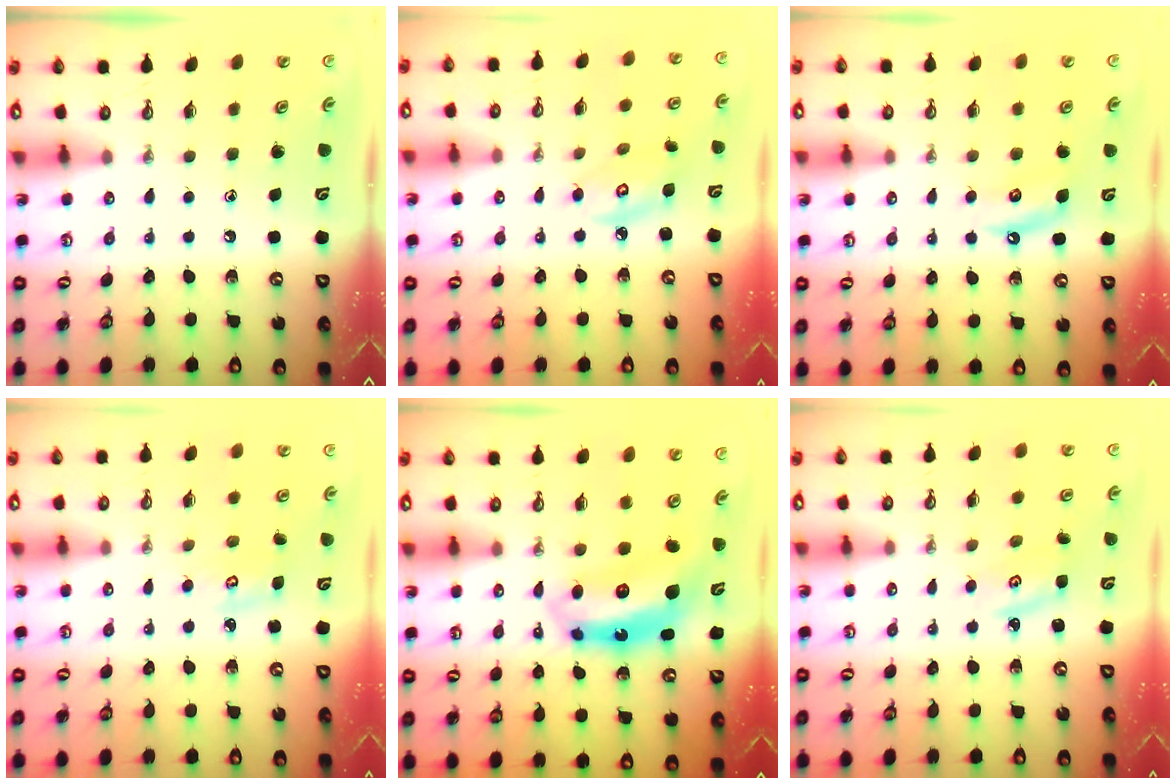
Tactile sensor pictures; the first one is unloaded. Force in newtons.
{"total": 5.9, "press": 5.9, "slide": 0.2}
{"total": 5.0, "press": 5.0, "slide": 0.4}
{"total": 4.0, "press": 3.9, "slide": 0.3}
{"total": 7.3, "press": 7.3, "slide": 1.1}
{"total": 2.3, "press": 2.3, "slide": 0.2}